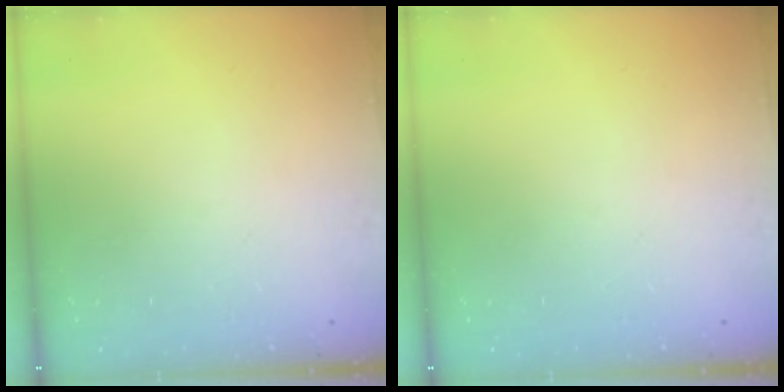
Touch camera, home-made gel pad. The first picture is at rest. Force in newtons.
{"total": 0.0}